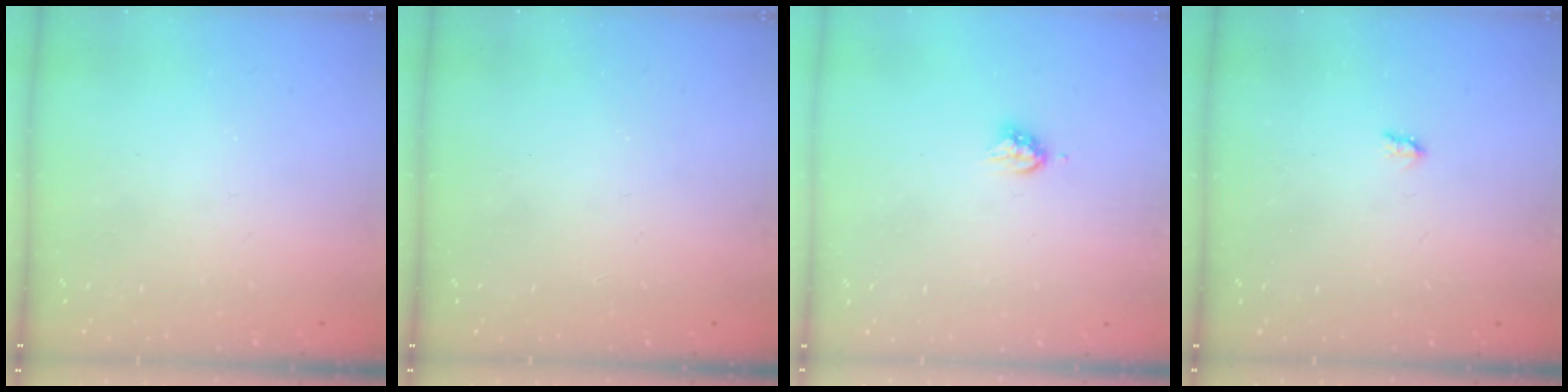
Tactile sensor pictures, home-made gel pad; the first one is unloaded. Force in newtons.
{"total": 1.7, "press": 1.7, "slide": 0.2}
{"total": 4.2, "press": 4.1, "slide": 0.5}
{"total": 1.7, "press": 1.6, "slide": 0.3}